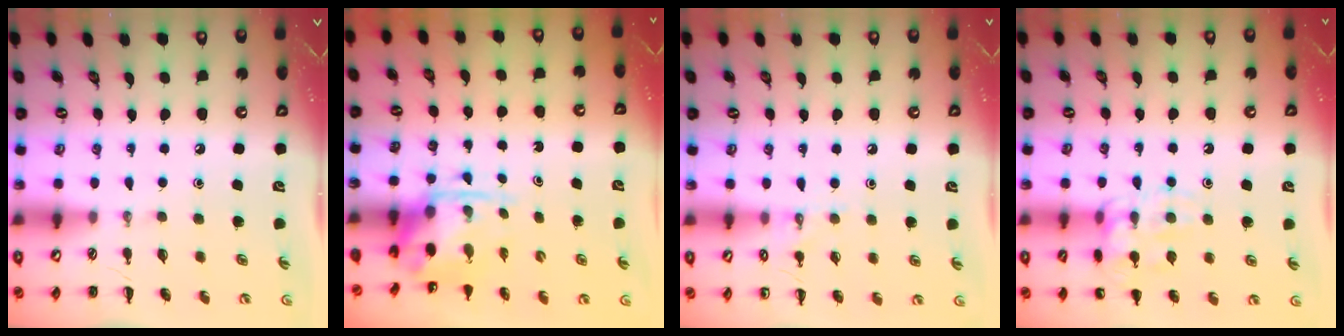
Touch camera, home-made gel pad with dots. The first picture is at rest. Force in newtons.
{"total": 4.0, "press": 3.9, "slide": 0.8}
{"total": 7.5, "press": 7.3, "slide": 1.8}
{"total": 13.5, "press": 13.5, "slide": 0.9}